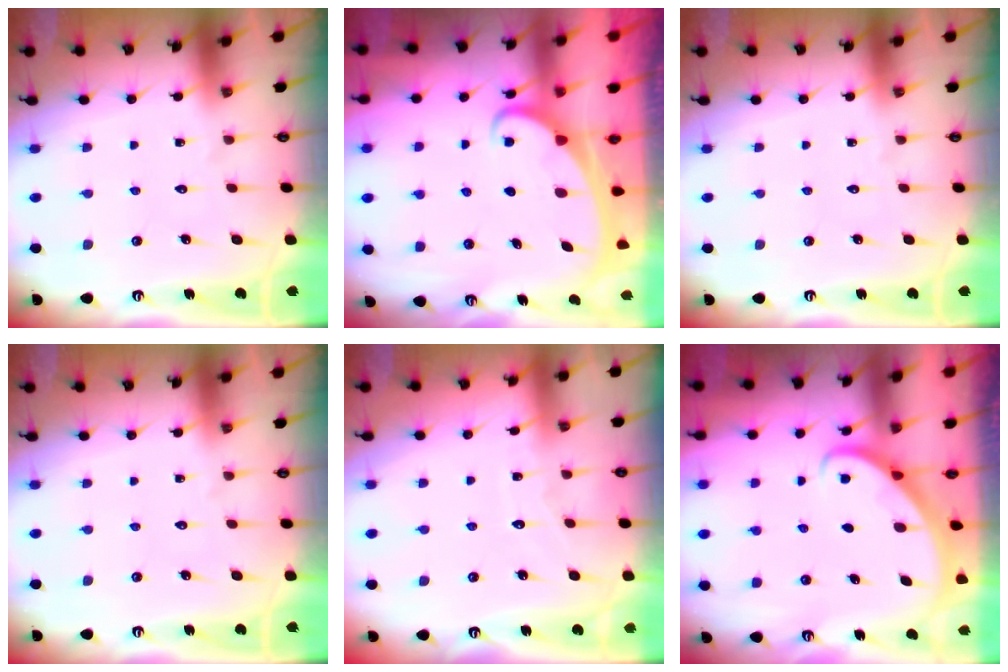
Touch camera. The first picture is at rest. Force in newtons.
{"total": 2.0, "press": 2.0, "slide": 0.2}
{"total": 0.0}
{"total": 0.0}
{"total": 3.8, "press": 3.8, "slide": 0.5}
{"total": 2.8, "press": 2.8, "slide": 0.2}